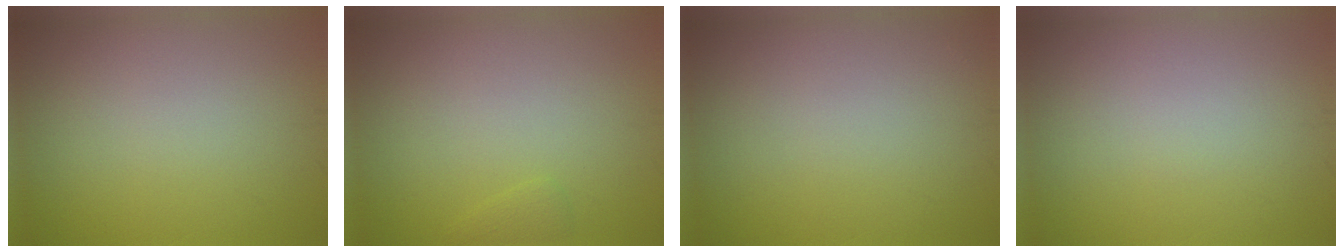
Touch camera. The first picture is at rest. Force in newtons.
{"total": 0.7, "press": 0.7, "slide": 0.1}
{"total": 0.0}
{"total": 0.0}